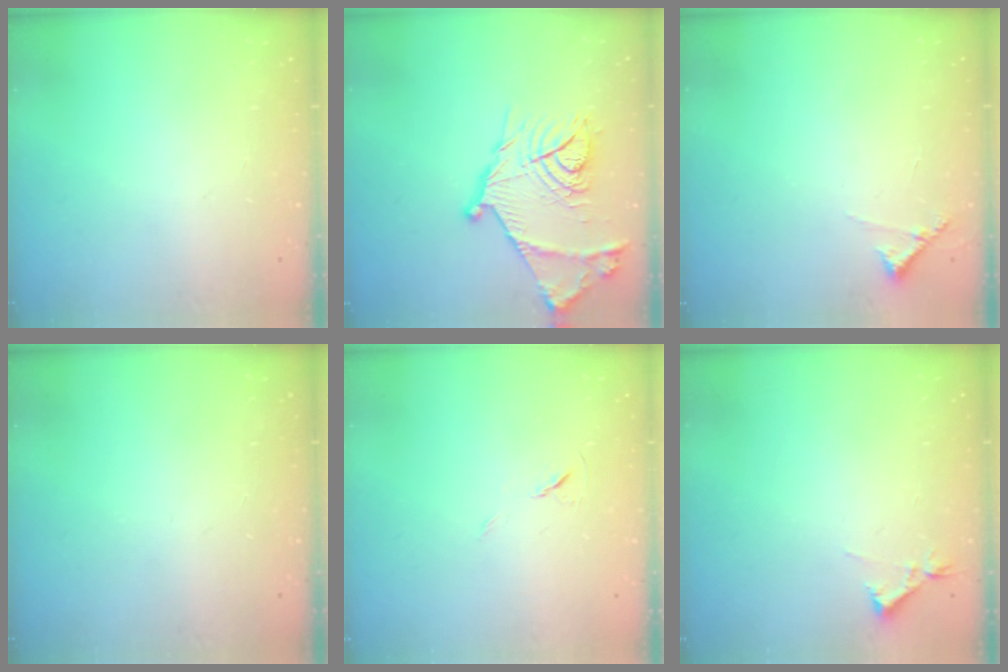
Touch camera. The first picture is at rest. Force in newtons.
{"total": 19.7, "press": 19.7, "slide": 1.1}
{"total": 5.7, "press": 5.7, "slide": 0.3}
{"total": 0.0}
{"total": 5.6, "press": 5.1, "slide": 2.2}
{"total": 3.4, "press": 3.3, "slide": 0.7}